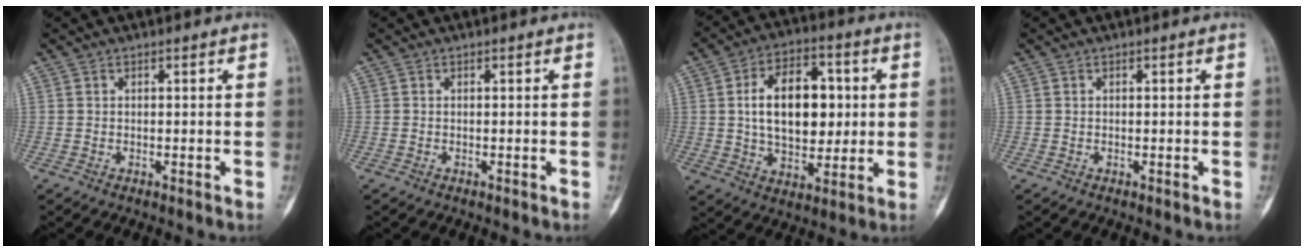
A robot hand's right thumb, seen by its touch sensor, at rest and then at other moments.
{"total": 0.0}
{"total": 15.9, "force": [1.7, 9.9, 12.2], "torque": [-0.154, 0.012, 0.028]}
{"total": 0.0}